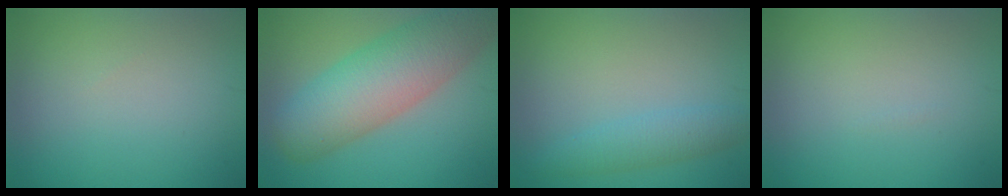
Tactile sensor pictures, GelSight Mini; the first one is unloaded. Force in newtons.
{"total": 8.9, "press": 8.9, "slide": 0.6}
{"total": 2.6, "press": 2.6, "slide": 0.0}
{"total": 0.0}